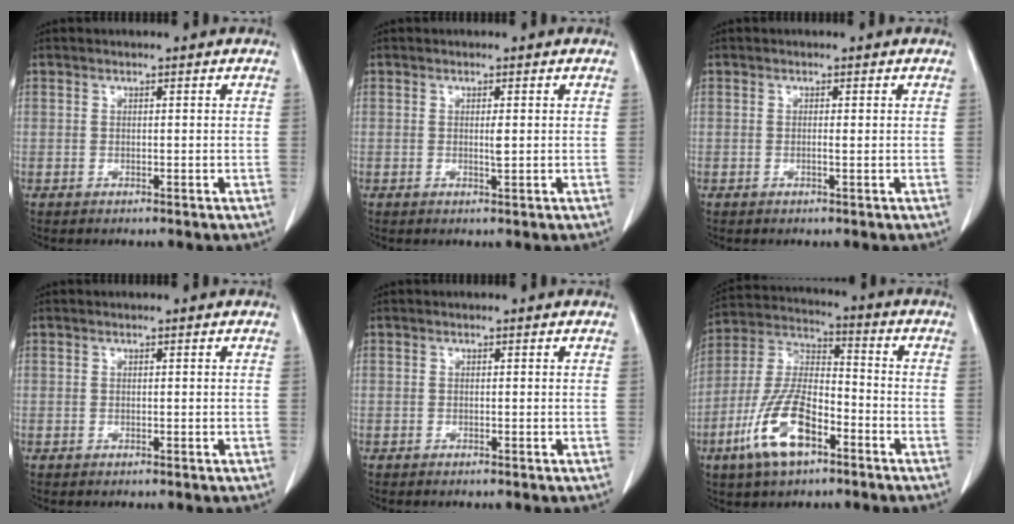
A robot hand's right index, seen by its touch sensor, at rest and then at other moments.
{"total": 1.2, "force": [0.1, 0.1, 1.2], "torque": [-0.021, -0.001, 0.002]}
{"total": 0.7, "force": [-0.1, -0.1, 0.6], "torque": [-0.013, -0.001, -0.001]}
{"total": 0.0}
{"total": 0.0}
{"total": 13.3, "force": [-6.4, 5.0, 10.5], "torque": [-0.227, 0.003, -0.118]}